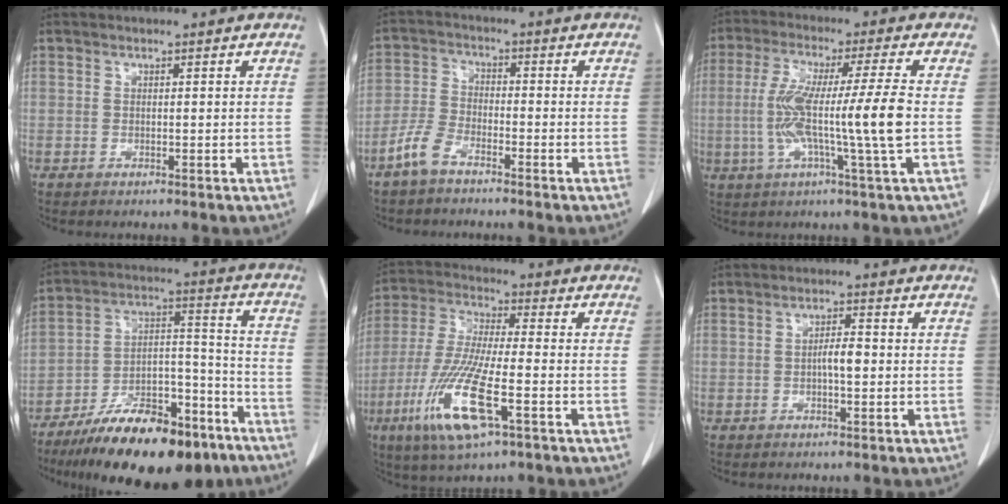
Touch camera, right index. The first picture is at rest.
{"total": 4.8, "force": [-3.6, 1.8, 2.6], "torque": [-0.066, 0.001, -0.079]}
{"total": 12.9, "force": [-1.2, -1.1, 12.8], "torque": [-0.242, -0.001, -0.027]}
{"total": 21.1, "force": [-15.4, 6.7, 12.7], "torque": [-0.173, 0.029, -0.253]}
{"total": 13.8, "force": [-5.7, 1.6, 12.4], "torque": [-0.264, -0.028, -0.108]}
{"total": 2.8, "force": [-0.4, 0.7, 2.7], "torque": [-0.045, 0.004, -0.008]}